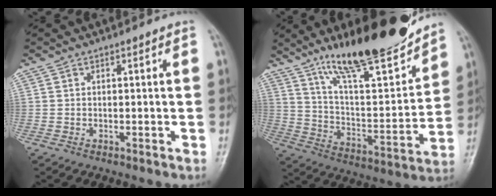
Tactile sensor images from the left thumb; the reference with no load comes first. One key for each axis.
{"total": 21.8, "fx": 16.5, "fy": 5.0, "fz": 13.2, "tx": -0.177, "ty": -0.087, "tz": 0.281}